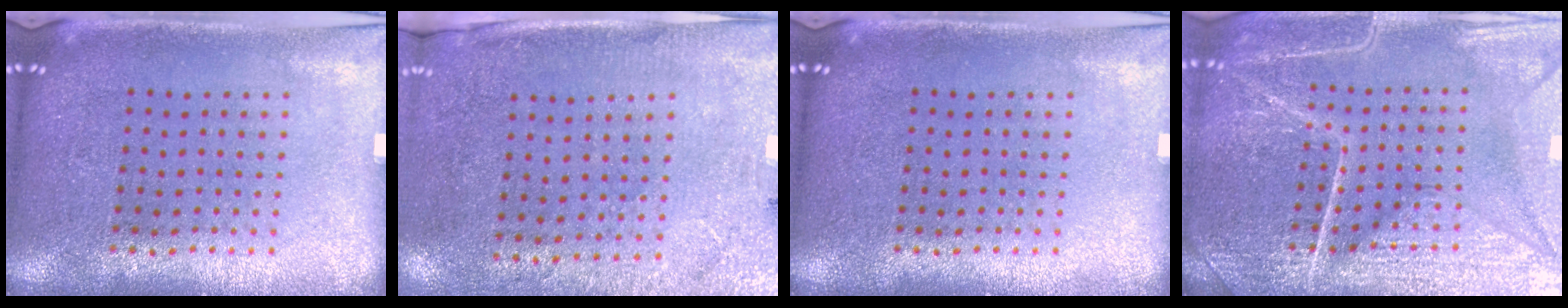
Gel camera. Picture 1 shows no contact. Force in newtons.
{"total": 2.6, "press": 2.2, "slide": 1.4}
{"total": 0.0}
{"total": 7.0, "press": 6.9, "slide": 0.8}